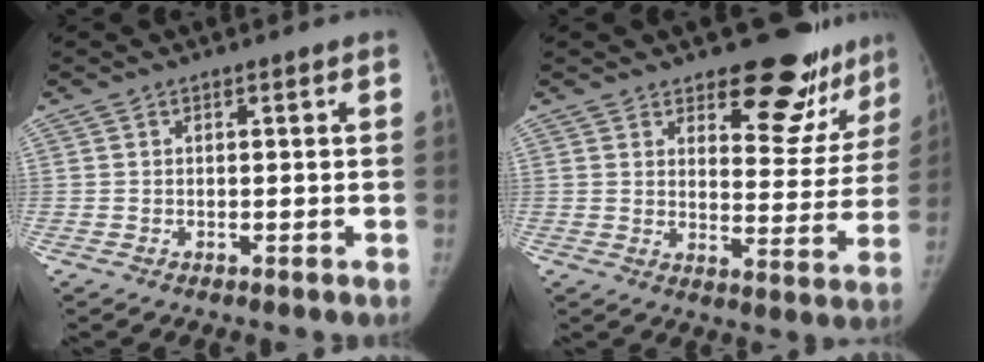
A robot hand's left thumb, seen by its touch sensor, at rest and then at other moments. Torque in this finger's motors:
{"motor_torque": [0.85, -0.33, 1.06, -0.68, 0.14]}